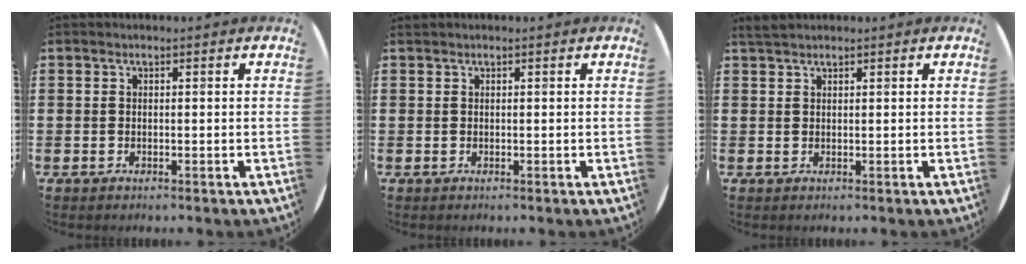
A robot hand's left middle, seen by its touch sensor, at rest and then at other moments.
{"total": 0.0}
{"total": 1.3, "force": [1.2, 0.1, 0.4], "torque": [-0.010, 0.003, 0.023]}